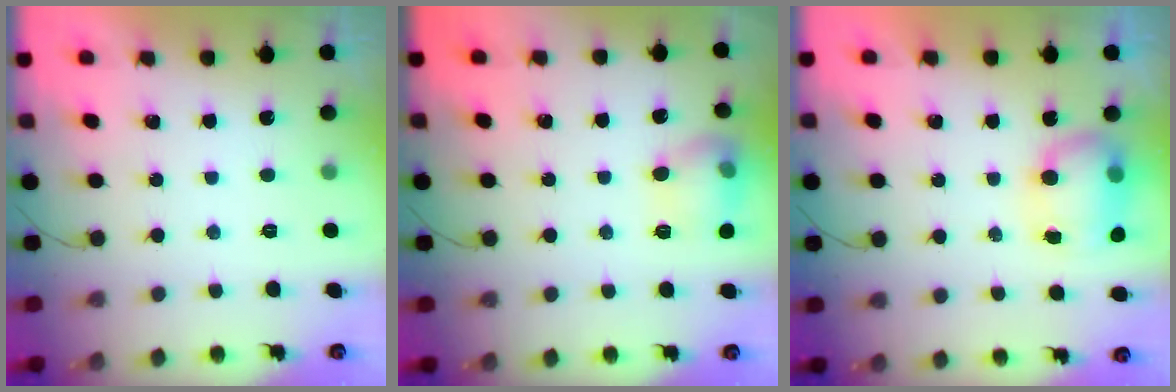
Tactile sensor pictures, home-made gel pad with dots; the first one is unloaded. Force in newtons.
{"total": 10.6, "press": 10.5, "slide": 0.6}
{"total": 9.4, "press": 8.7, "slide": 3.6}